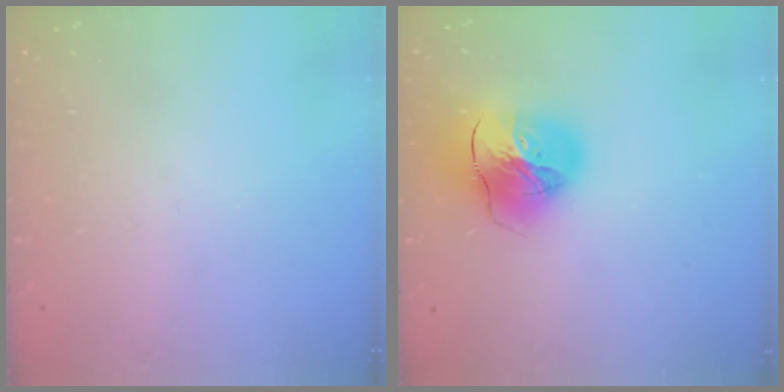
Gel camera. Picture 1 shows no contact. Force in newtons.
{"total": 19.2, "press": 19.0, "slide": 2.1}